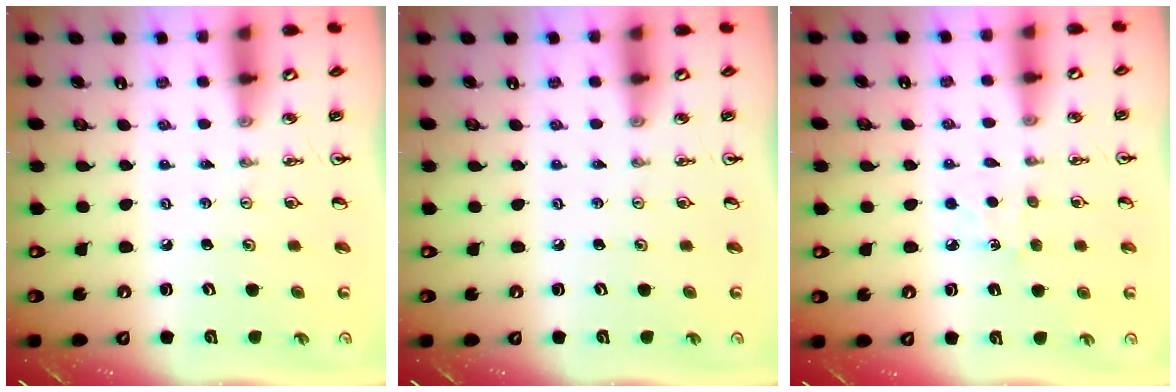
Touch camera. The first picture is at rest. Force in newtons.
{"total": 0.0}
{"total": 3.5, "press": 3.5, "slide": 0.4}